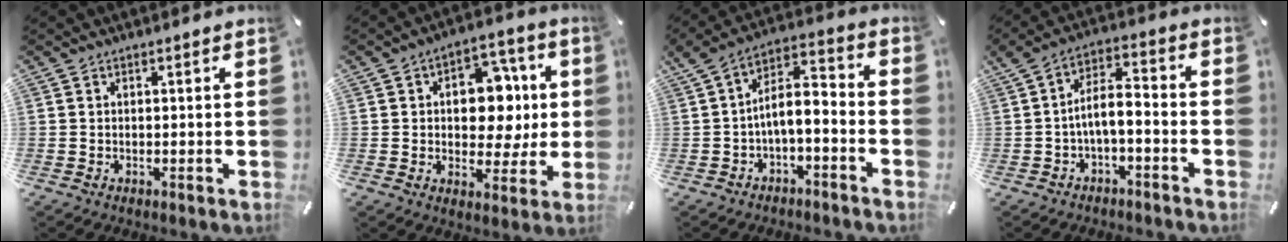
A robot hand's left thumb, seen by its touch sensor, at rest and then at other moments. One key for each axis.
{"total": 12.3, "fx": 1.2, "fy": 9.2, "fz": 8.0, "tx": -0.092, "ty": -0.006, "tz": 0.022}
{"total": 8.3, "fx": -2.5, "fy": 4.0, "fz": 6.8, "tx": -0.124, "ty": 0.010, "tz": -0.046}
{"total": 7.4, "fx": -2.7, "fy": 2.9, "fz": 6.2, "tx": -0.122, "ty": 0.011, "tz": -0.051}